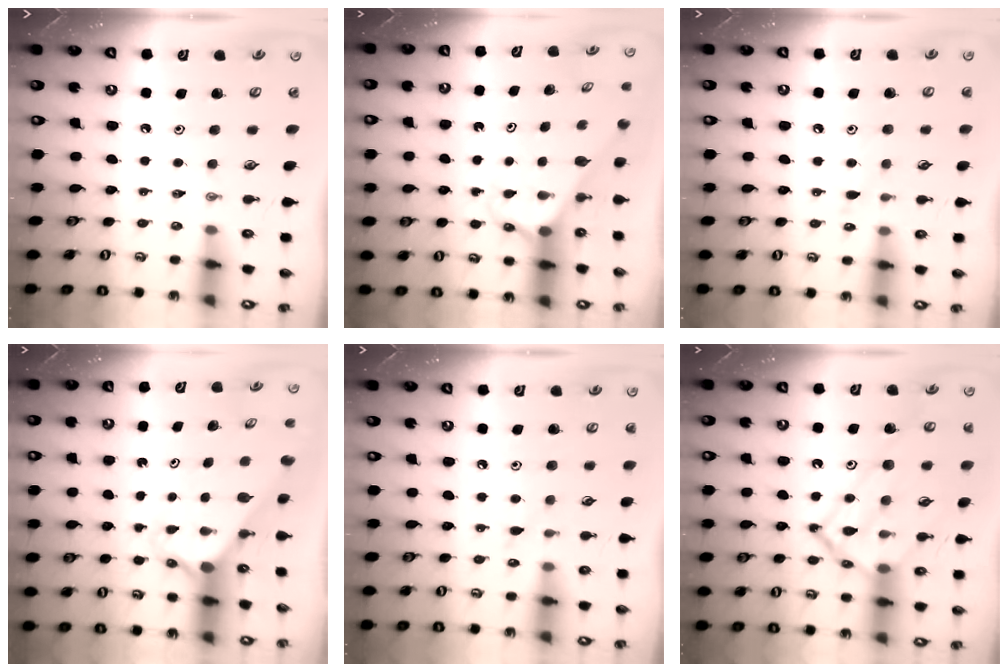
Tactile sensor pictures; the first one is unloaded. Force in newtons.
{"total": 2.7, "press": 2.7, "slide": 0.1}
{"total": 6.5, "press": 6.5, "slide": 0.6}
{"total": 2.7, "press": 2.7, "slide": 0.0}
{"total": 6.7, "press": 6.6, "slide": 0.7}
{"total": 19.1, "press": 19.0, "slide": 1.9}